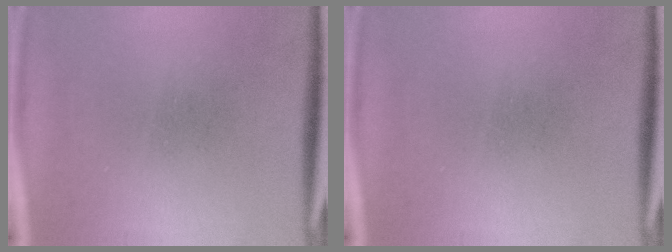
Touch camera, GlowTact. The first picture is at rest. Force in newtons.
{"total": 0.0}